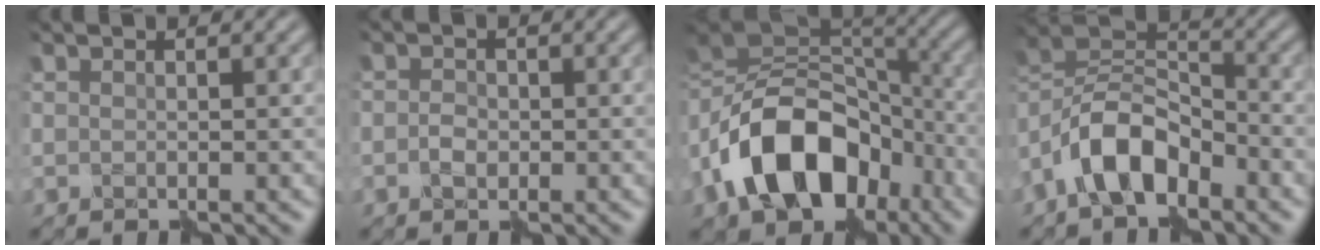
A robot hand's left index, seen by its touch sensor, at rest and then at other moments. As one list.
[{"total": 1.4, "force": [-0.7, 0.9, 0.8], "torque": [-0.014, 0.002, -0.021]}, {"total": 13.5, "force": [-6.4, 8.6, 8.2], "torque": [-0.150, 0.007, -0.128]}, {"total": 7.4, "force": [-4.9, 3.4, 4.4], "torque": [-0.075, 0.013, -0.107]}]